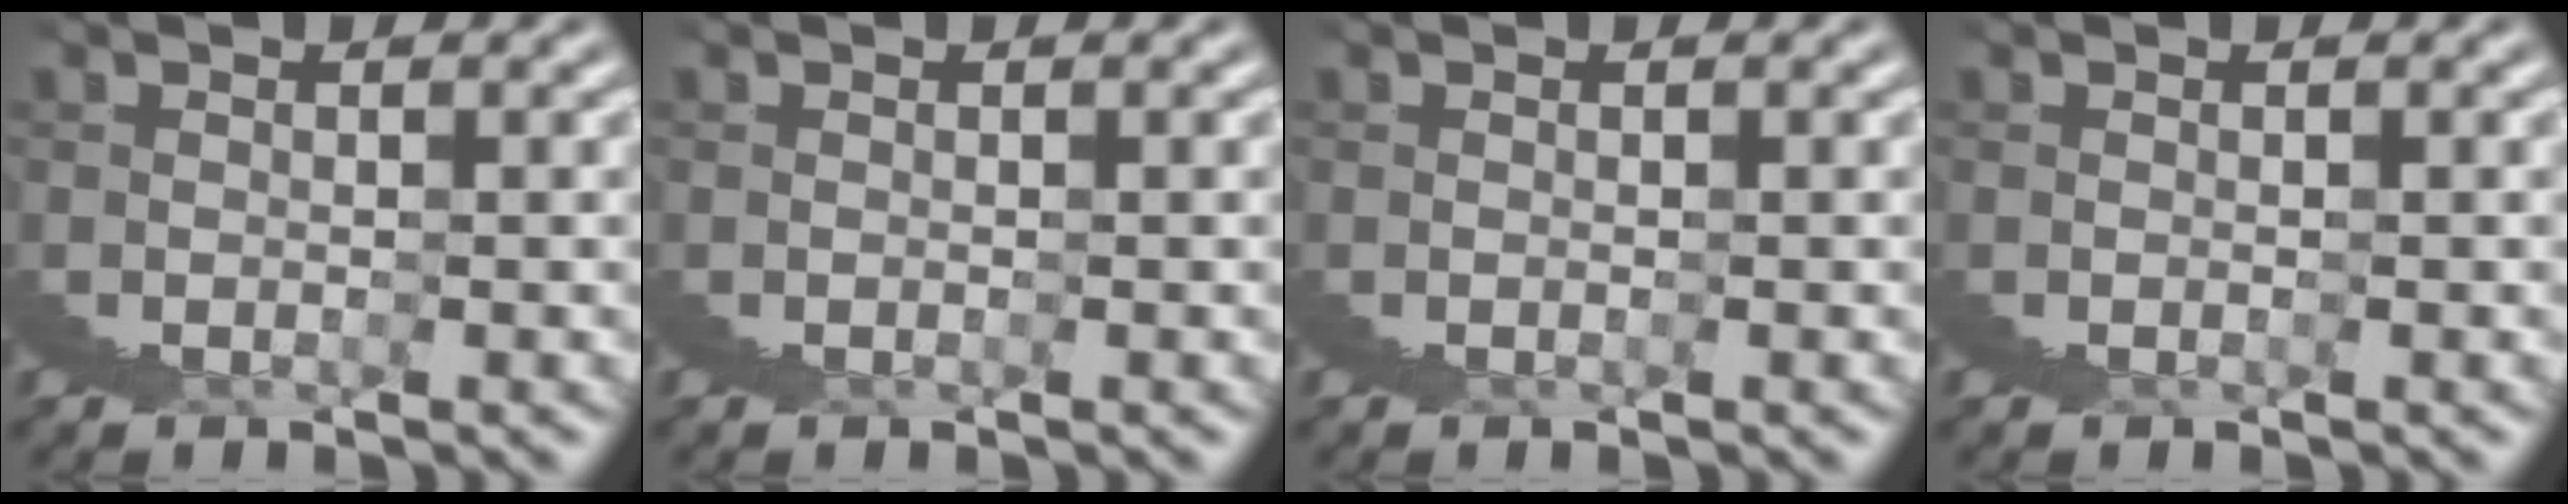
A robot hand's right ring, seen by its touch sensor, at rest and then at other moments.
{"total": 0.0}
{"total": 0.0}
{"total": 0.0}